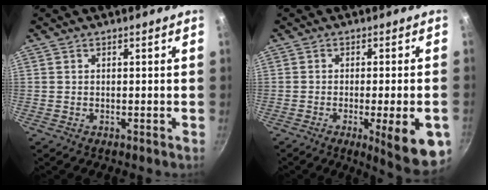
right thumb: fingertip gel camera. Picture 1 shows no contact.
{"total": 12.0, "force": [-4.0, 2.5, 11.1], "torque": [-0.129, 0.004, -0.049]}